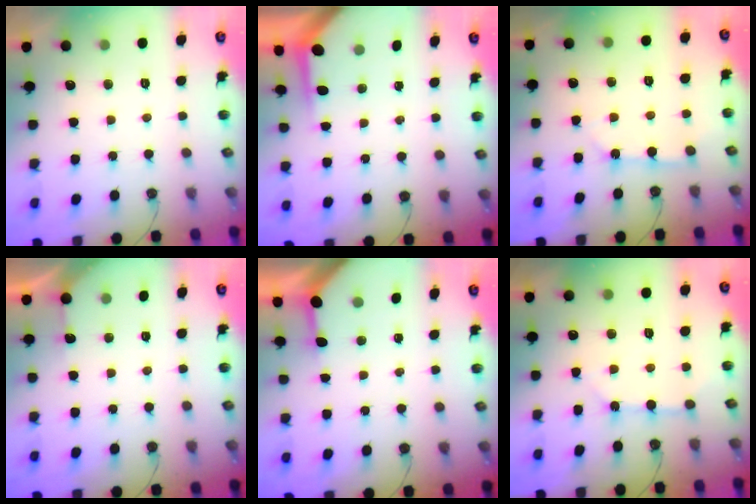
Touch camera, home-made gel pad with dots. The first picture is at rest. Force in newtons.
{"total": 3.9, "press": 3.9, "slide": 0.4}
{"total": 2.6, "press": 2.6, "slide": 0.4}
{"total": 2.3, "press": 2.3, "slide": 0.3}
{"total": 3.2, "press": 3.2, "slide": 0.3}
{"total": 4.0, "press": 3.9, "slide": 0.5}